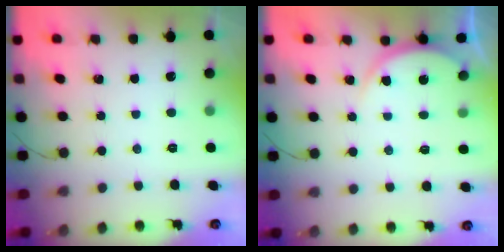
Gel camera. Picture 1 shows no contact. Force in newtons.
{"total": 3.9, "press": 3.9, "slide": 0.6}